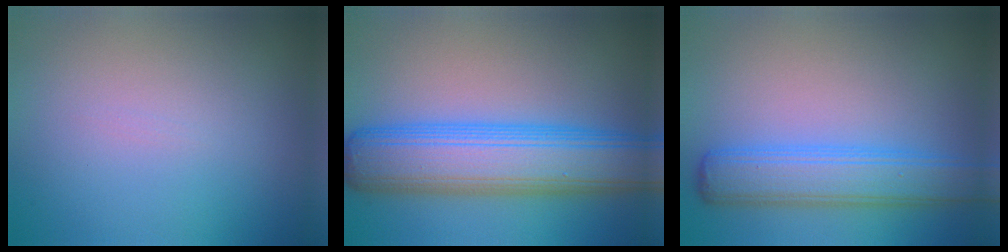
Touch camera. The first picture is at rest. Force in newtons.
{"total": 9.8, "press": 9.8, "slide": 0.1}
{"total": 5.5, "press": 5.5, "slide": 0.1}